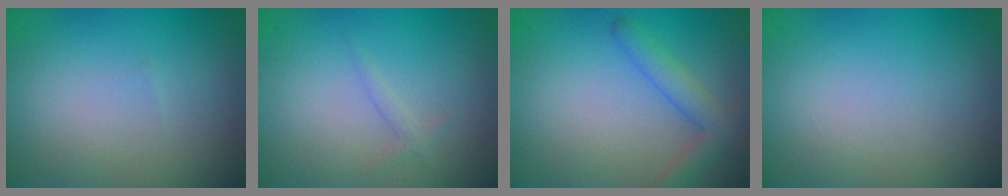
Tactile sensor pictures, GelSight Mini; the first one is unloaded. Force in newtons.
{"total": 0.8, "press": 0.8, "slide": 0.1}
{"total": 2.3, "press": 2.3, "slide": 0.2}
{"total": 0.0}